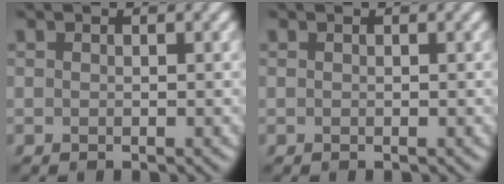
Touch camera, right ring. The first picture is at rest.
{"total": 0.0}